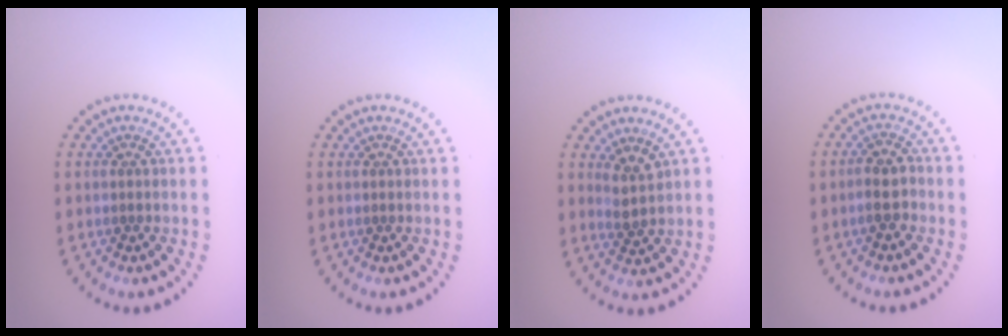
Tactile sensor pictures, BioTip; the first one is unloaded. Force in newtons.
{"total": 0.0}
{"total": 1.7, "press": 1.4, "slide": 1.0}
{"total": 2.3, "press": 2.2, "slide": 0.8}